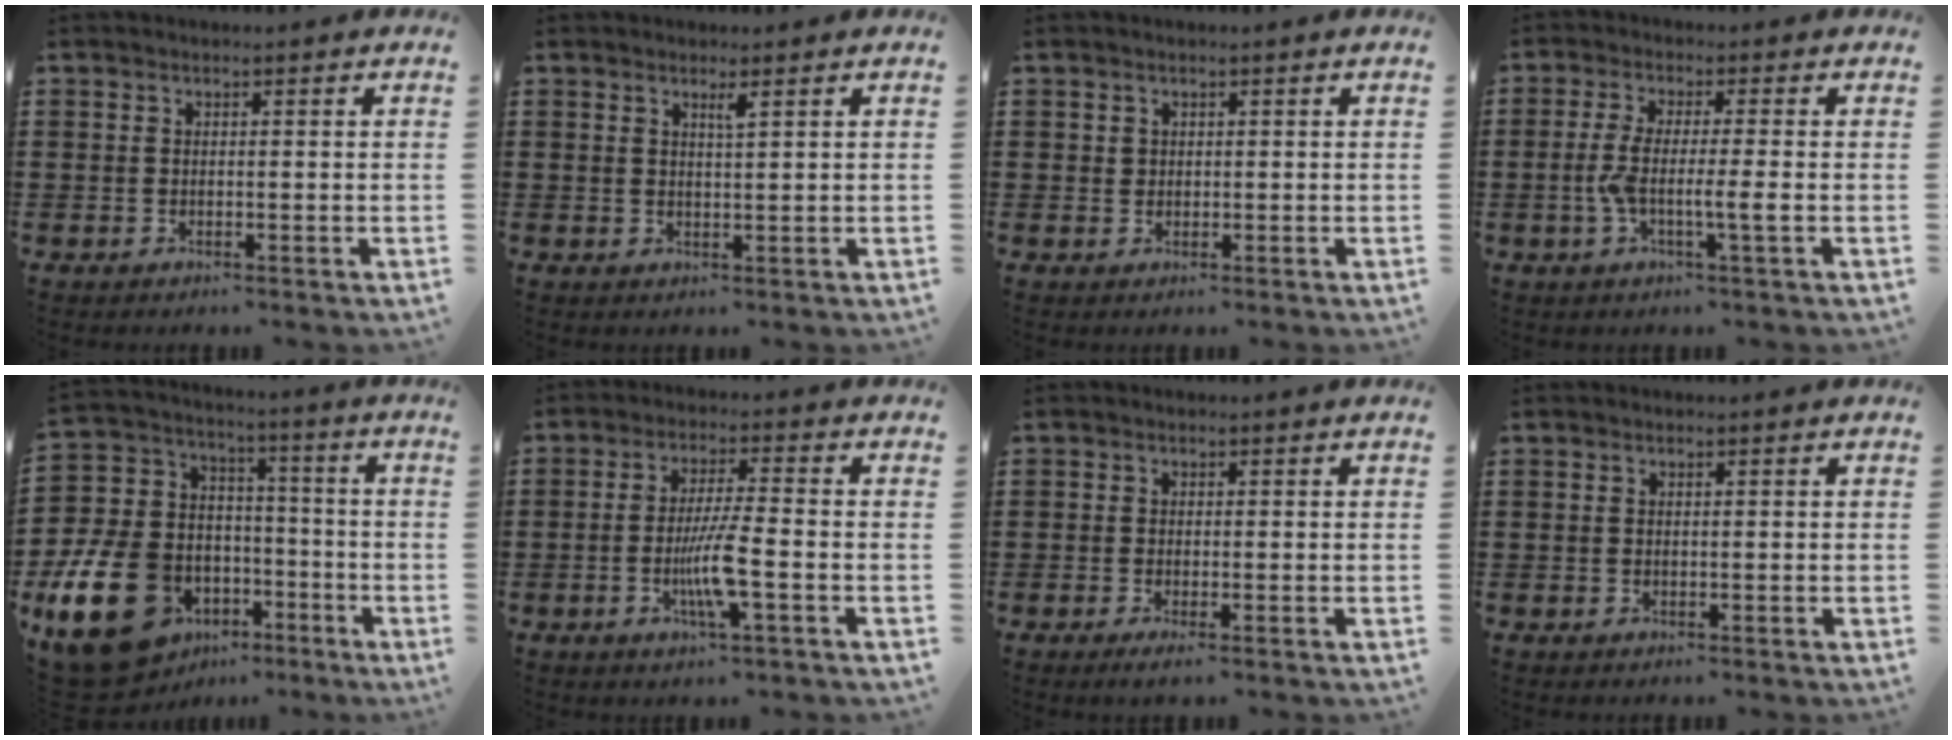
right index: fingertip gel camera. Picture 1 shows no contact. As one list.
[{"total": 1.4, "force": [1.0, 0.0, 1.1], "torque": [-0.022, -0.002, 0.016]}, {"total": 0.9, "force": [0.4, 0.7, 0.2], "torque": [-0.006, 0.002, 0.009]}, {"total": 6.0, "force": [-1.5, 0.4, 5.8], "torque": [-0.123, -0.013, -0.034]}, {"total": 17.1, "force": [-7.7, 12.3, 9.1], "torque": [-0.217, 0.037, -0.131]}, {"total": 6.9, "force": [-2.1, 0.5, 6.5], "torque": [-0.130, -0.014, -0.043]}, {"total": 0.7, "force": [-0.5, -0.1, 0.5], "torque": [-0.011, -0.007, -0.006]}, {"total": 0.0}]